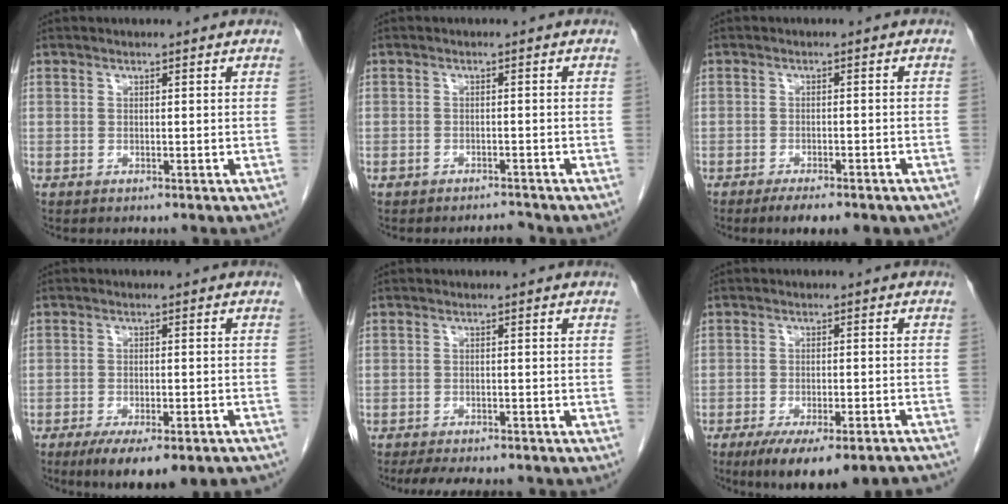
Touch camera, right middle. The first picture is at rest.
{"total": 1.5, "force": [-1.5, 0.4, 0.2], "torque": [-0.006, -0.002, -0.020]}
{"total": 7.3, "force": [-5.4, 2.2, 4.3], "torque": [-0.048, -0.007, -0.066]}
{"total": 13.3, "force": [-10.4, 3.2, 7.7], "torque": [-0.089, -0.007, -0.140]}
{"total": 9.7, "force": [-8.5, 2.5, 3.9], "torque": [-0.058, -0.006, -0.113]}
{"total": 15.9, "force": [-13.3, 2.9, 8.3], "torque": [-0.087, -0.002, -0.175]}